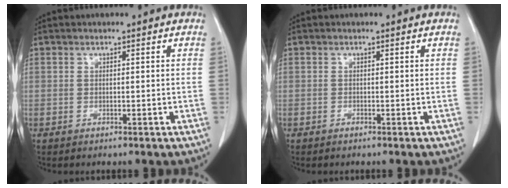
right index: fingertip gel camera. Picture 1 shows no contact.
{"total": 0.0}